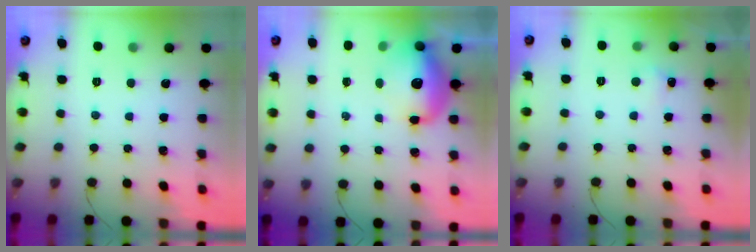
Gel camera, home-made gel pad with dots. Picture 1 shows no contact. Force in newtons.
{"total": 12.5, "press": 12.1, "slide": 2.9}
{"total": 3.6, "press": 3.5, "slide": 1.0}